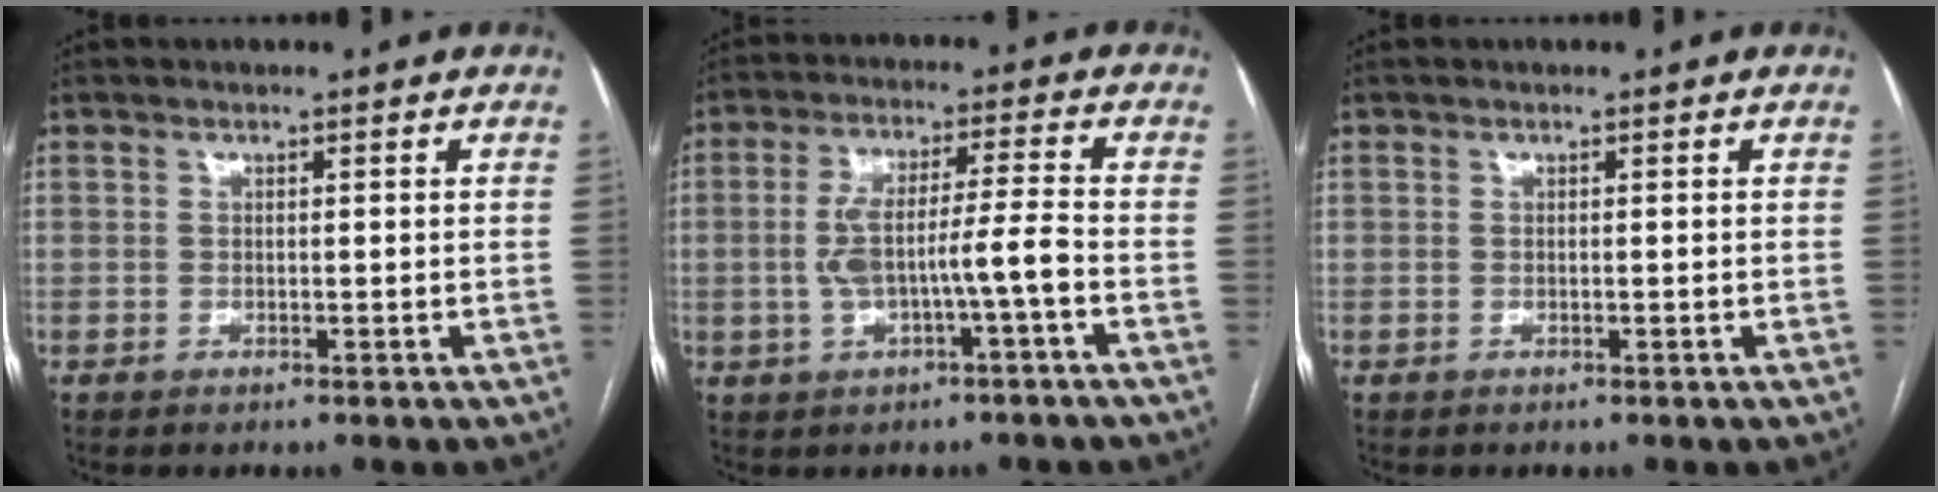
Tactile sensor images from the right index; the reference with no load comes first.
{"total": 8.1, "force": [-1.9, 0.5, 7.8], "torque": [-0.152, 0.020, -0.030]}
{"total": 0.0}